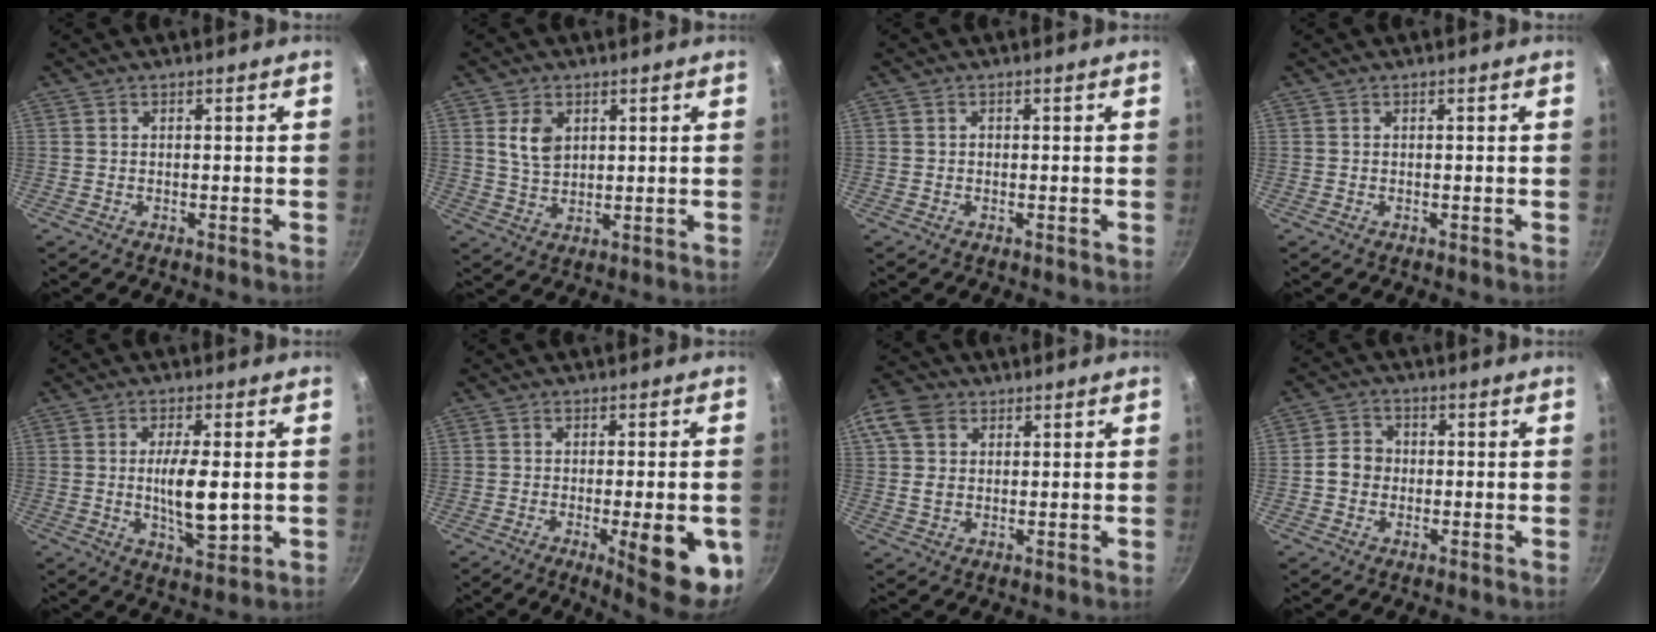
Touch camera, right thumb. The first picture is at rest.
{"total": 5.9, "force": [2.0, 4.0, 3.8], "torque": [-0.058, -0.013, 0.042]}
{"total": 0.0}
{"total": 0.0}
{"total": 9.5, "force": [-0.2, 3.3, 9.0], "torque": [-0.150, -0.008, 0.002]}
{"total": 12.9, "force": [-3.7, 3.5, 11.9], "torque": [-0.135, 0.004, -0.045]}
{"total": 9.8, "force": [3.4, 7.3, 5.5], "torque": [-0.105, 0.002, 0.055]}
{"total": 4.8, "force": [-0.5, 4.3, 2.1], "torque": [-0.015, 0.014, -0.018]}